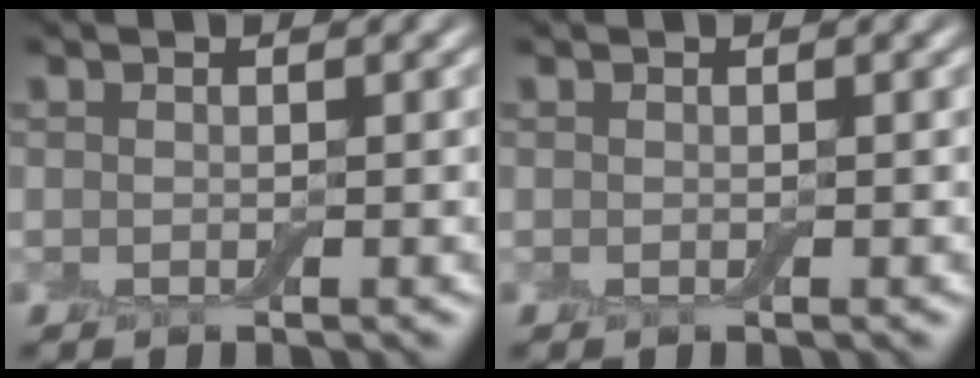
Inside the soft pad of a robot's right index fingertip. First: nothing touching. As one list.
[{"total": 0.0}]